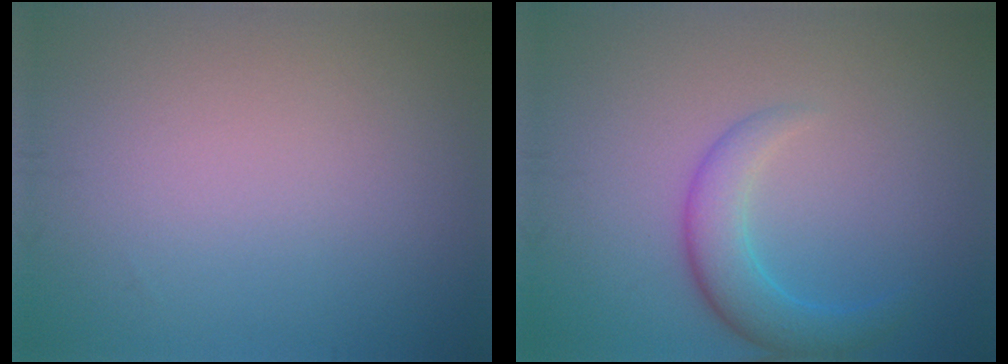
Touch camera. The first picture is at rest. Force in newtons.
{"total": 3.5, "press": 3.5, "slide": 0.1}